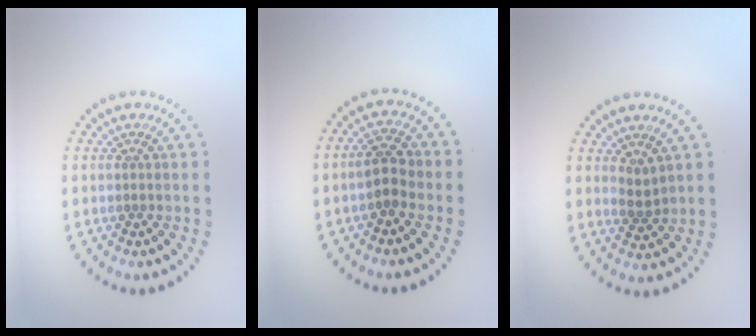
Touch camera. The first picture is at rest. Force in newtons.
{"total": 2.6, "press": 2.5, "slide": 0.7}
{"total": 1.6, "press": 1.3, "slide": 0.9}